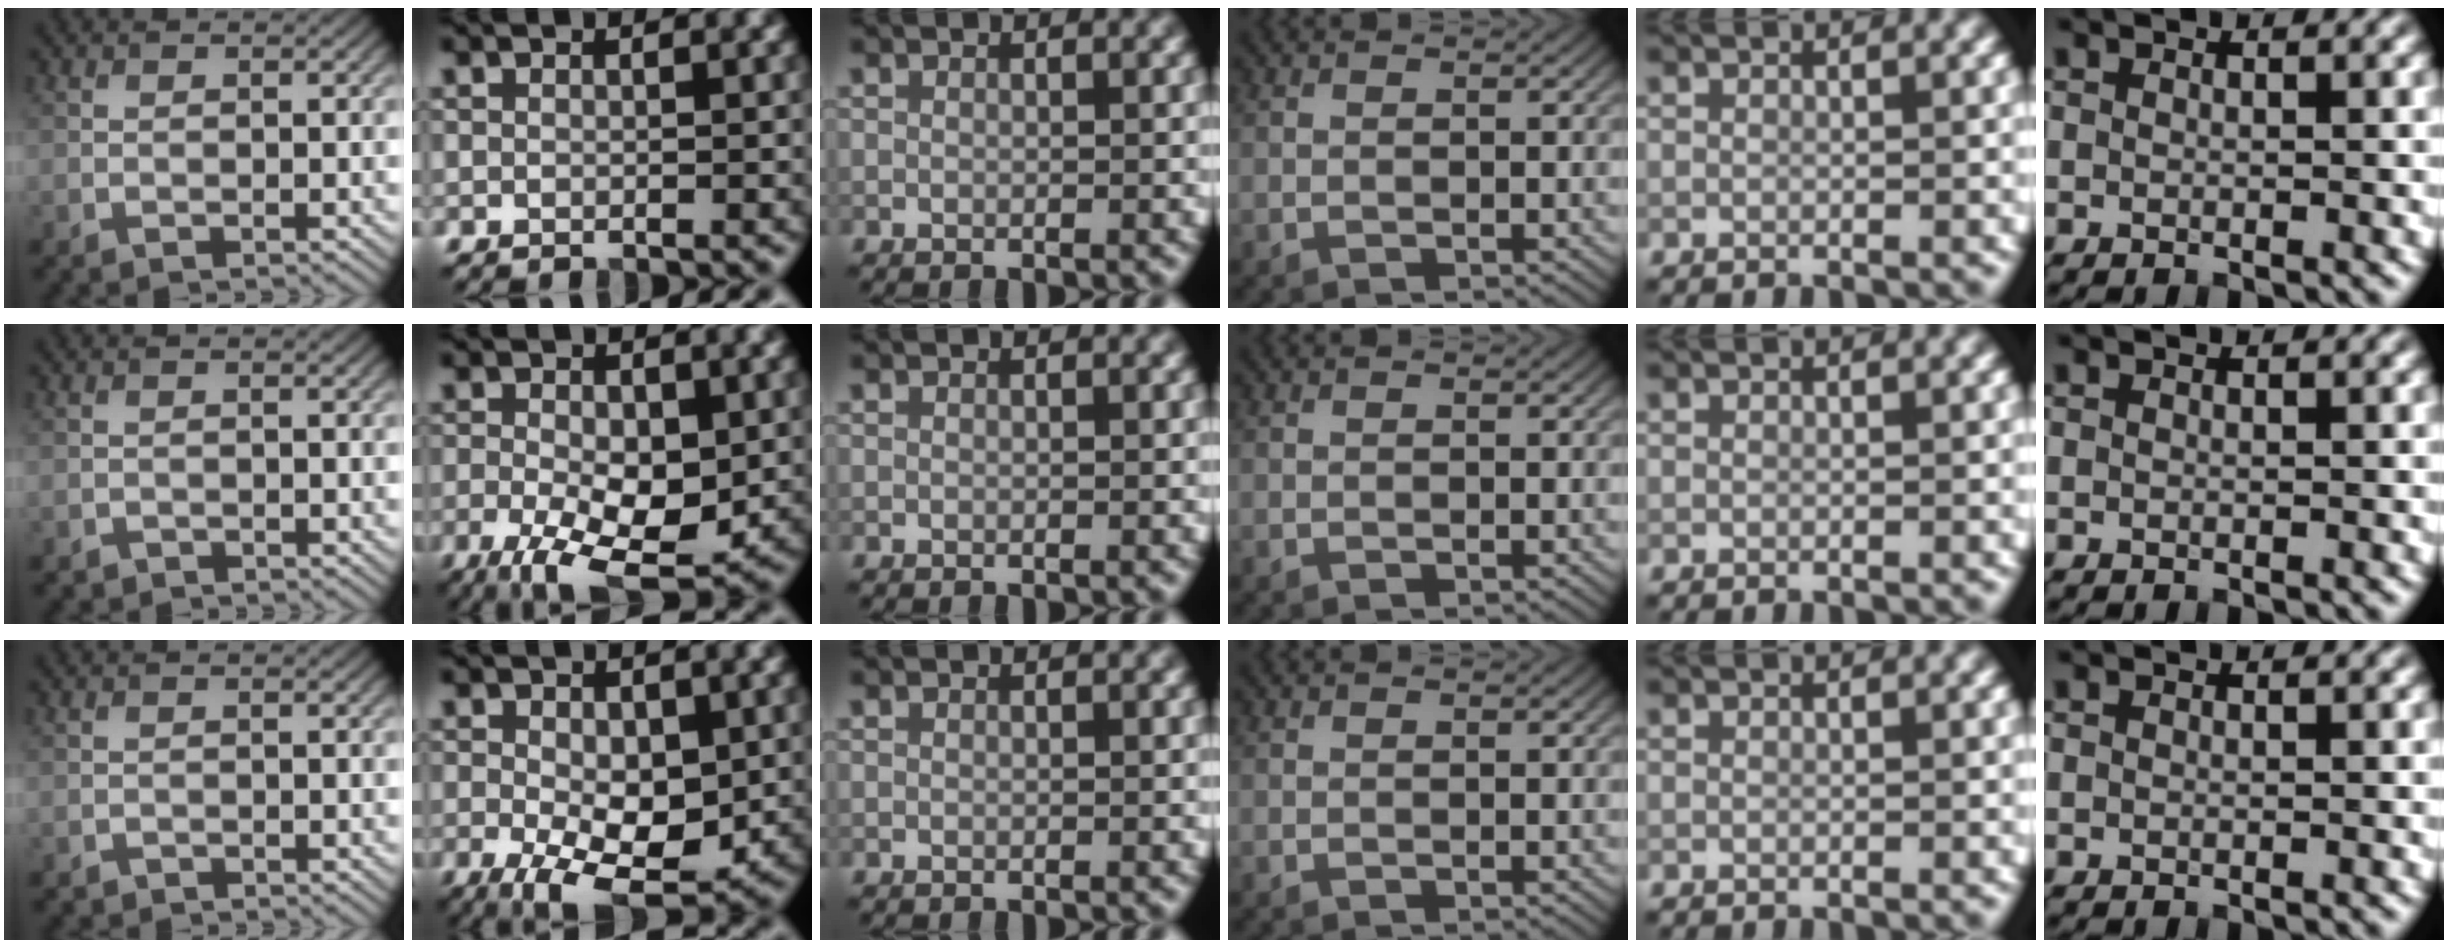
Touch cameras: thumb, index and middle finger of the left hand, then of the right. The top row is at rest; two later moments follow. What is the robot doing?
{"motion": "lift_and_place", "object": "calculator"}